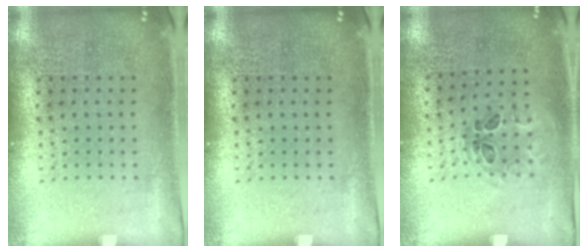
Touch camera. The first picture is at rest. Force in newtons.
{"total": 0.0}
{"total": 0.9, "press": 0.6, "slide": 0.7}